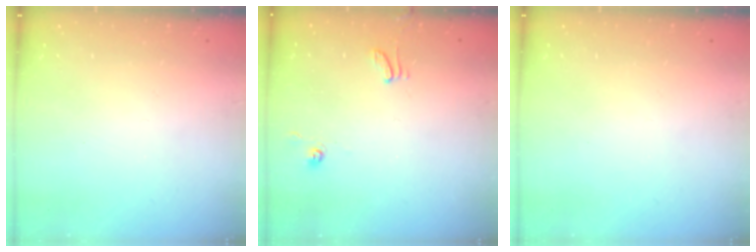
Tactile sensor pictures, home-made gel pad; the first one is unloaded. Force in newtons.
{"total": 0.8, "press": 0.6, "slide": 0.4}
{"total": 0.0}